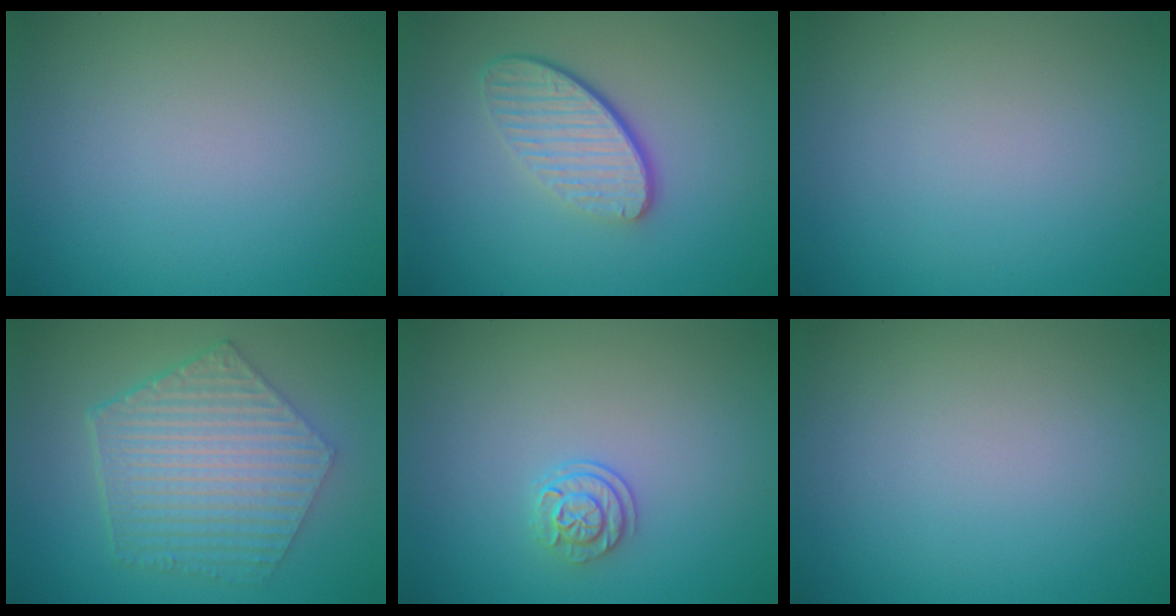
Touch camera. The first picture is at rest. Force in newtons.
{"total": 4.4, "press": 3.0, "slide": 3.2}
{"total": 0.0}
{"total": 6.9, "press": 4.9, "slide": 4.8}
{"total": 1.9, "press": 1.6, "slide": 1.1}
{"total": 0.0}